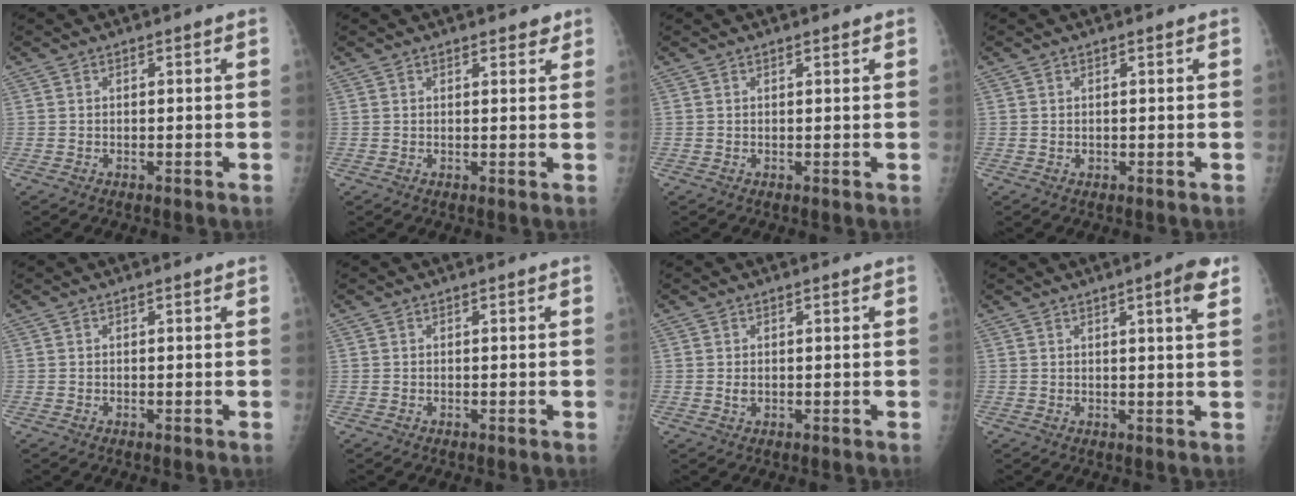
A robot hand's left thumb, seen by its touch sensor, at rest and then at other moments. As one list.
[{"total": 2.1, "force": [1.7, 0.9, 0.9], "torque": [0.004, -0.008, 0.017]}, {"total": 0.7, "force": [0.6, 0.2, 0.3], "torque": [-0.007, -0.003, 0.009]}, {"total": 0.6, "force": [0.3, 0.4, 0.4], "torque": [-0.002, -0.002, 0.005]}, {"total": 0.0}, {"total": 0.0}, {"total": 1.3, "force": [0.4, 0.8, 1.0], "torque": [-0.016, -0.004, 0.010]}, {"total": 4.9, "force": [2.7, 0.4, 4.1], "torque": [-0.052, -0.010, 0.033]}]